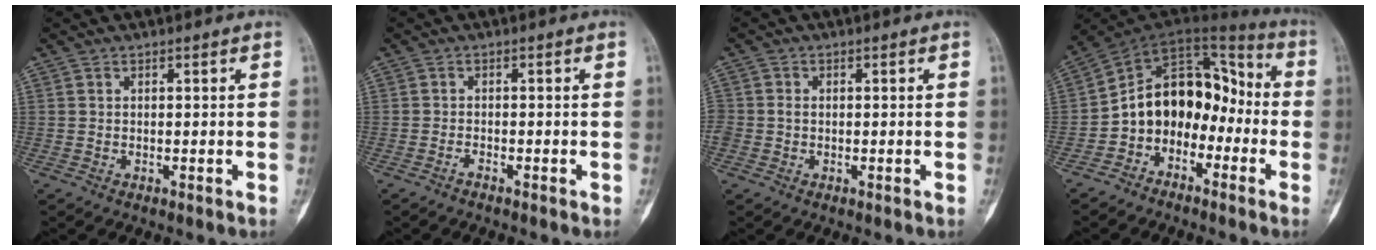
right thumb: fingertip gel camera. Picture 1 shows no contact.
{"total": 0.9, "force": [-0.8, 0.2, 0.4], "torque": [-0.012, 0.003, -0.016]}
{"total": 1.9, "force": [-0.4, 1.6, 1.0], "torque": [-0.016, 0.004, -0.009]}
{"total": 14.4, "force": [-4.0, 10.7, 8.7], "torque": [-0.101, 0.094, -0.079]}